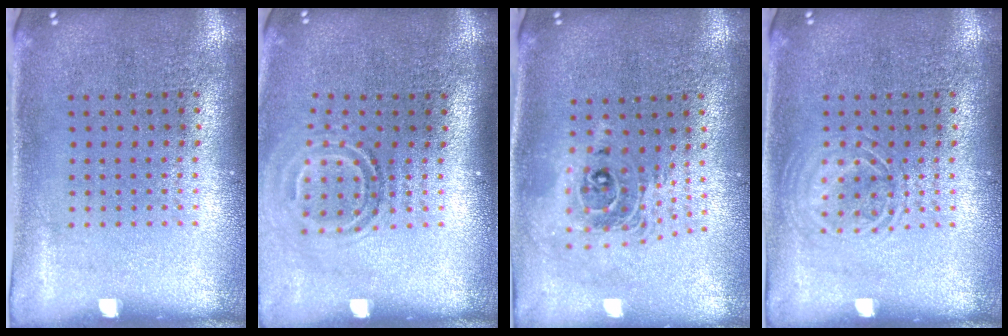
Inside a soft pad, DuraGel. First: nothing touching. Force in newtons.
{"total": 1.8, "press": 1.1, "slide": 1.4}
{"total": 2.0, "press": 1.6, "slide": 1.3}
{"total": 1.8, "press": 1.8, "slide": 0.3}